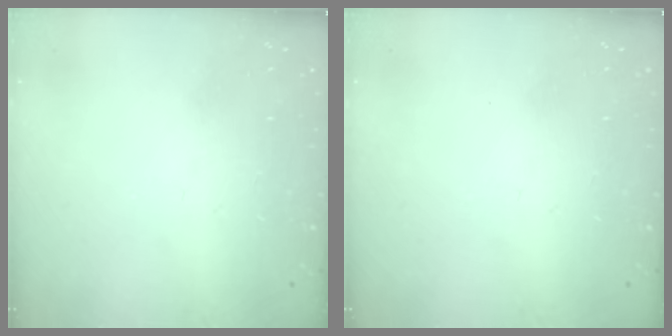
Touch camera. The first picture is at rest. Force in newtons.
{"total": 0.0}